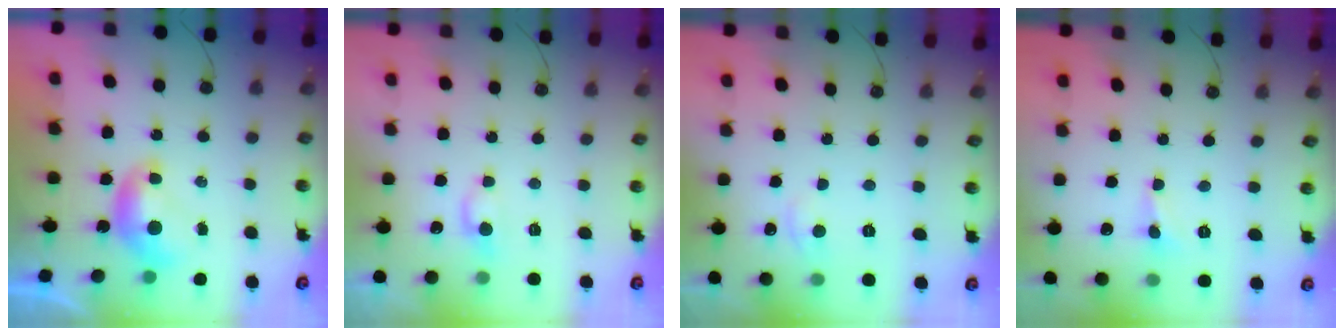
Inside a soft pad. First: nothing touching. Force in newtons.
{"total": 1.7, "press": 1.6, "slide": 0.6}
{"total": 1.0, "press": 0.8, "slide": 0.7}
{"total": 0.5, "press": 0.5, "slide": 0.1}